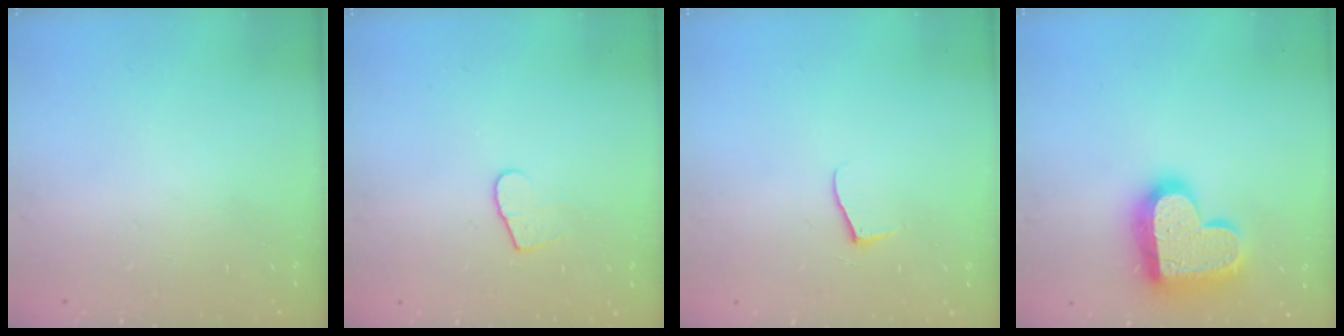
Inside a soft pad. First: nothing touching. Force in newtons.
{"total": 7.3, "press": 7.3, "slide": 0.5}
{"total": 5.2, "press": 5.2, "slide": 0.5}
{"total": 22.2, "press": 22.1, "slide": 1.5}